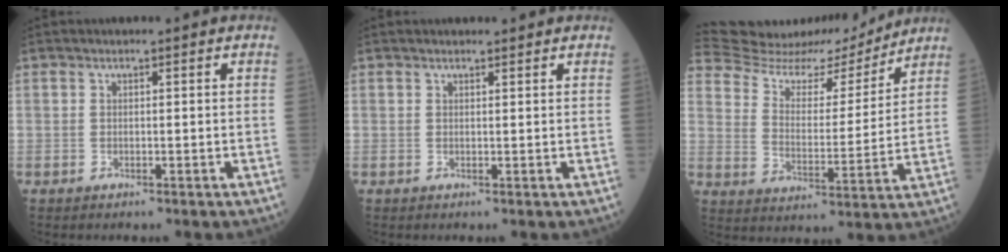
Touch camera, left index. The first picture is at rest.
{"total": 1.9, "force": [1.8, 0.4, 0.4], "torque": [-0.011, 0.011, 0.025]}
{"total": 16.7, "force": [16.2, 3.2, 2.7], "torque": [-0.051, -0.010, 0.249]}